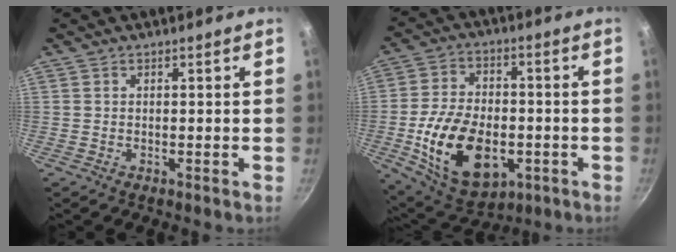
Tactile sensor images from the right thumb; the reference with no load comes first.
{"total": 19.3, "force": [-4.6, 12.0, 14.4], "torque": [-0.241, 0.015, -0.064]}